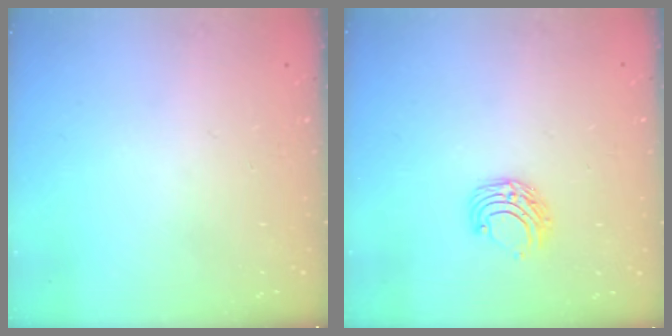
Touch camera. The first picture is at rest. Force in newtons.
{"total": 6.7, "press": 6.7, "slide": 0.7}